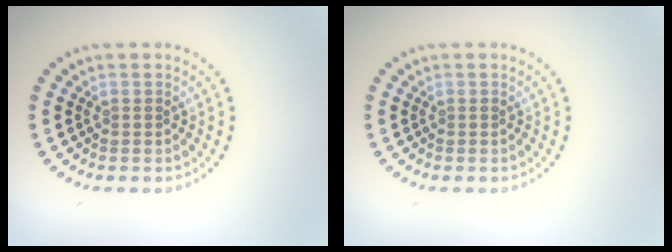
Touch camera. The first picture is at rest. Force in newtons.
{"total": 0.0}